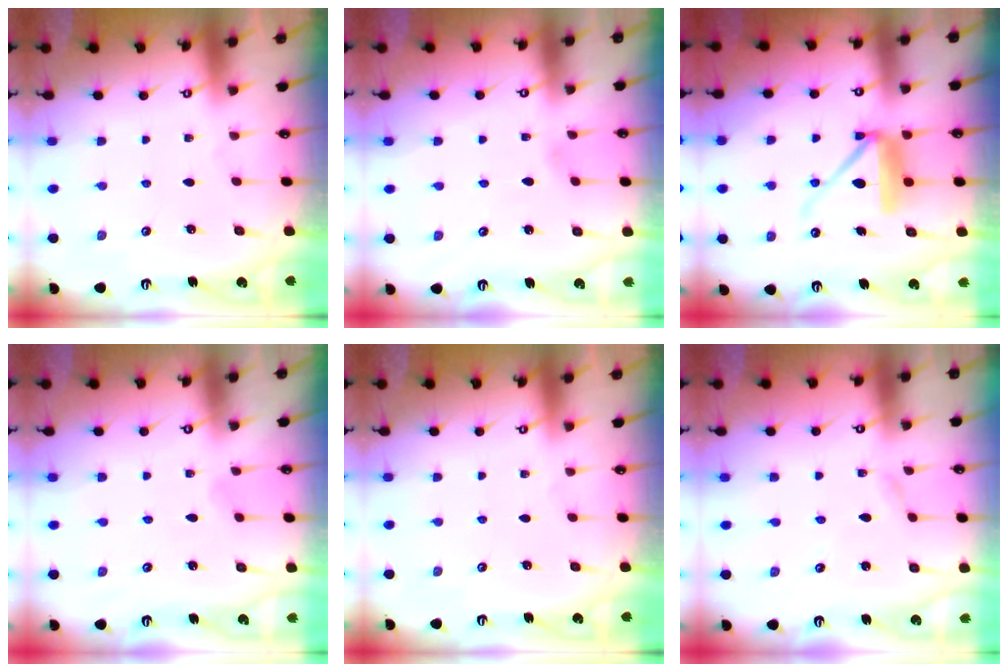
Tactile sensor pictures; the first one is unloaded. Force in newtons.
{"total": 2.8, "press": 2.7, "slide": 0.5}
{"total": 10.8, "press": 10.7, "slide": 1.1}
{"total": 1.7, "press": 1.7, "slide": 0.2}
{"total": 0.0}
{"total": 1.9, "press": 1.9, "slide": 0.2}